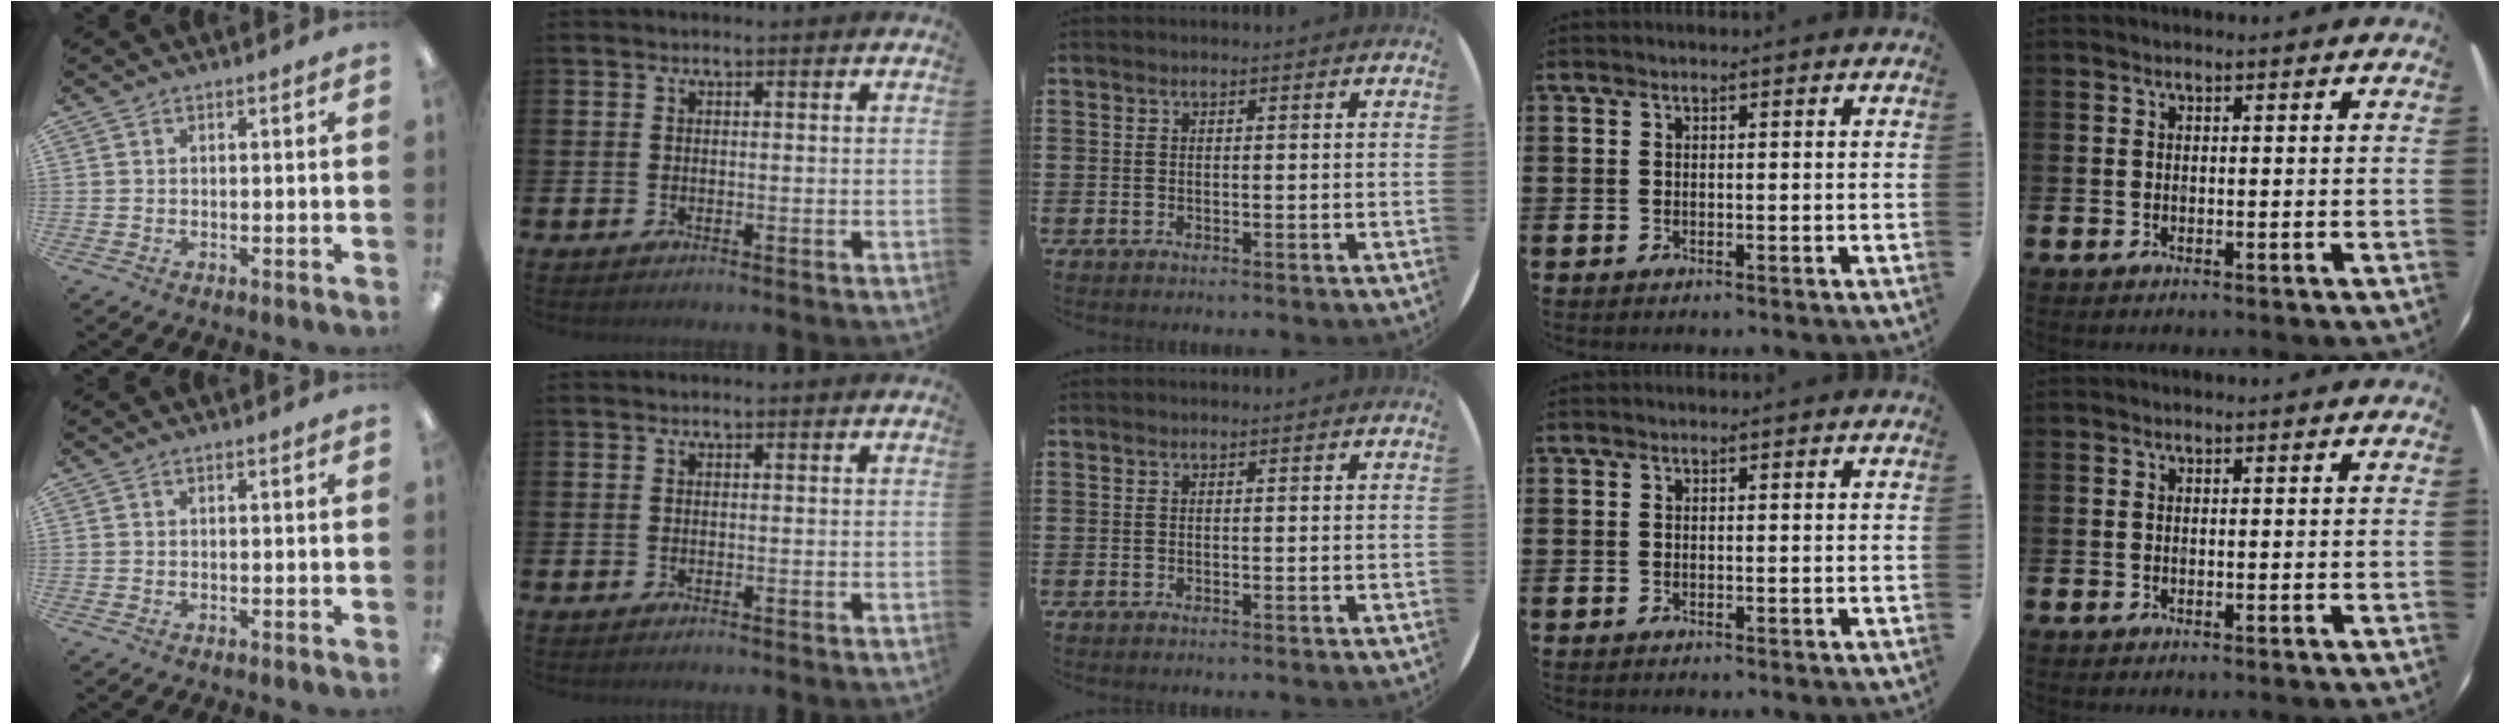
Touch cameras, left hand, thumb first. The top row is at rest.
{}